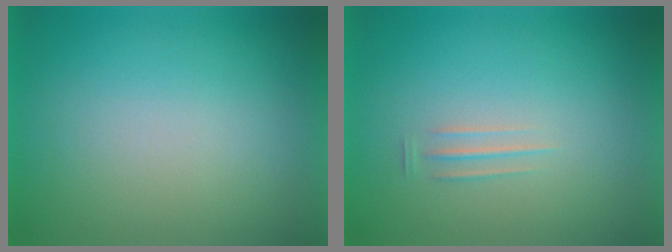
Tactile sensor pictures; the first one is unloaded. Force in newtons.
{"total": 1.6}